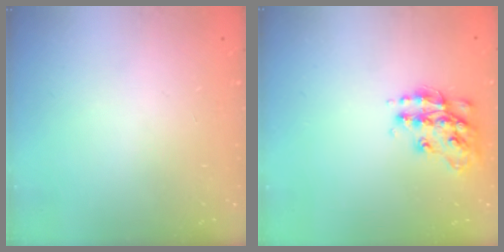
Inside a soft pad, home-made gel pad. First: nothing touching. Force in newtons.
{"total": 14.2, "press": 14.2, "slide": 0.9}